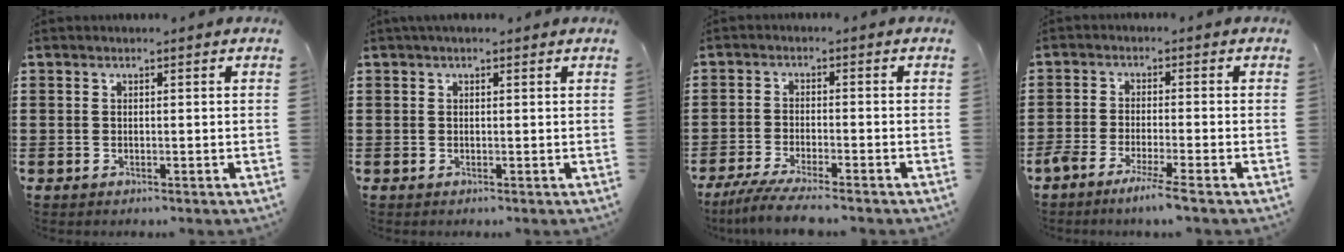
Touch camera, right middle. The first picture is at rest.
{"total": 0.8, "force": [0.6, 0.2, 0.5], "torque": [-0.011, 0.003, 0.010]}
{"total": 4.6, "force": [-4.0, -0.2, 2.3], "torque": [-0.060, -0.021, -0.079]}
{"total": 3.9, "force": [-3.1, -0.2, 2.5], "torque": [-0.054, -0.012, -0.058]}